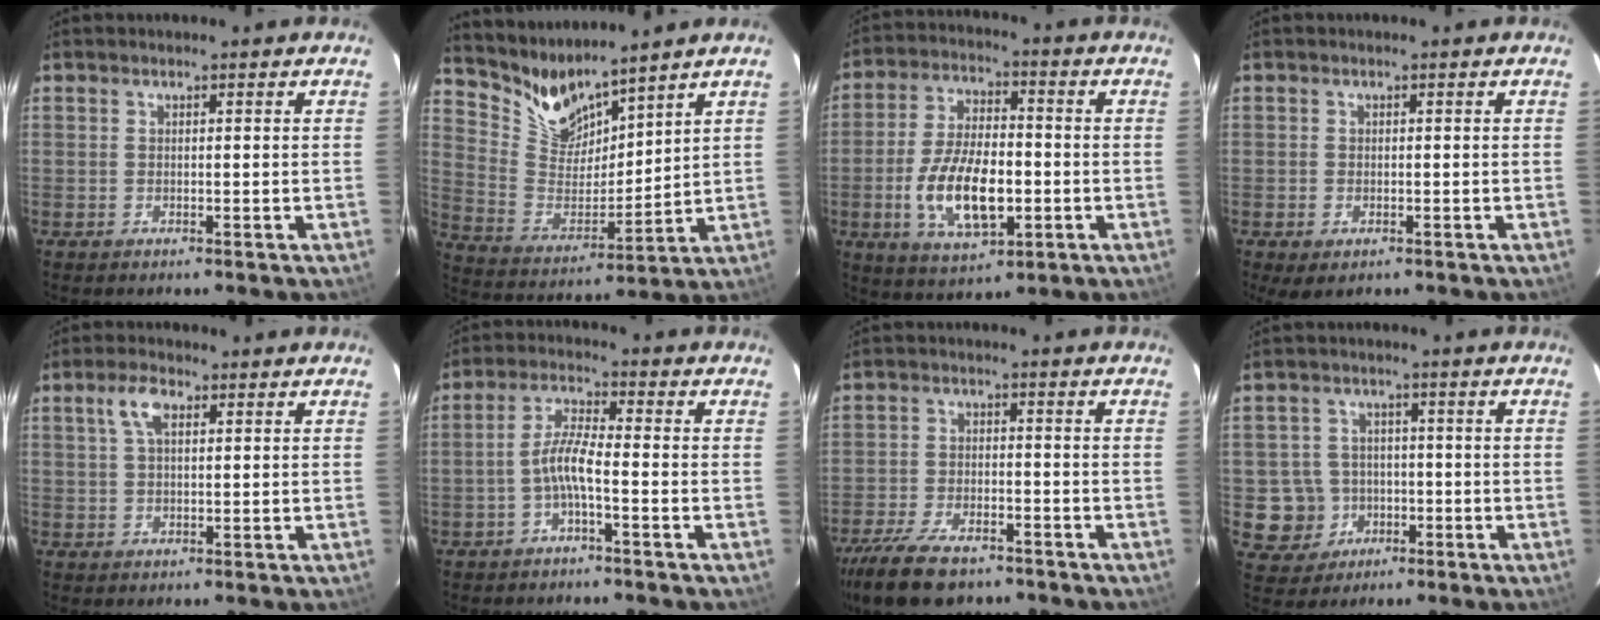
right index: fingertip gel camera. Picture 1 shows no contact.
{"total": 10.1, "force": [9.1, 2.9, 3.1], "torque": [-0.074, -0.016, 0.191]}
{"total": 14.3, "force": [-3.4, 6.6, 12.2], "torque": [-0.244, -0.003, -0.054]}
{"total": 2.8, "force": [-1.3, 1.7, 1.8], "torque": [-0.032, -0.009, -0.018]}
{"total": 4.3, "force": [1.7, 2.0, 3.4], "torque": [-0.066, 0.012, 0.032]}
{"total": 4.7, "force": [-2.1, 0.4, 4.1], "torque": [-0.093, 0.013, -0.041]}
{"total": 14.1, "force": [-10.6, 5.8, 7.3], "torque": [-0.177, -0.027, -0.185]}
{"total": 7.6, "force": [-1.9, 7.3, 0.9], "torque": [-0.043, 0.026, -0.018]}